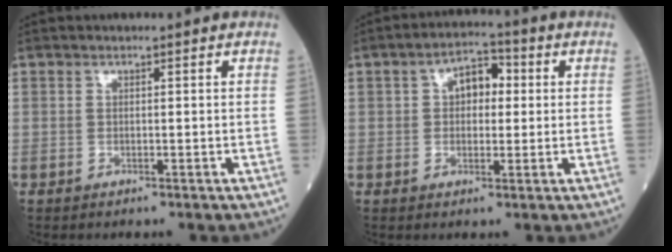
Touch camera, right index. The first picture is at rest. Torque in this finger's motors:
{"motor_torque": [0.12, 0.01, 0.09, 0.03]}